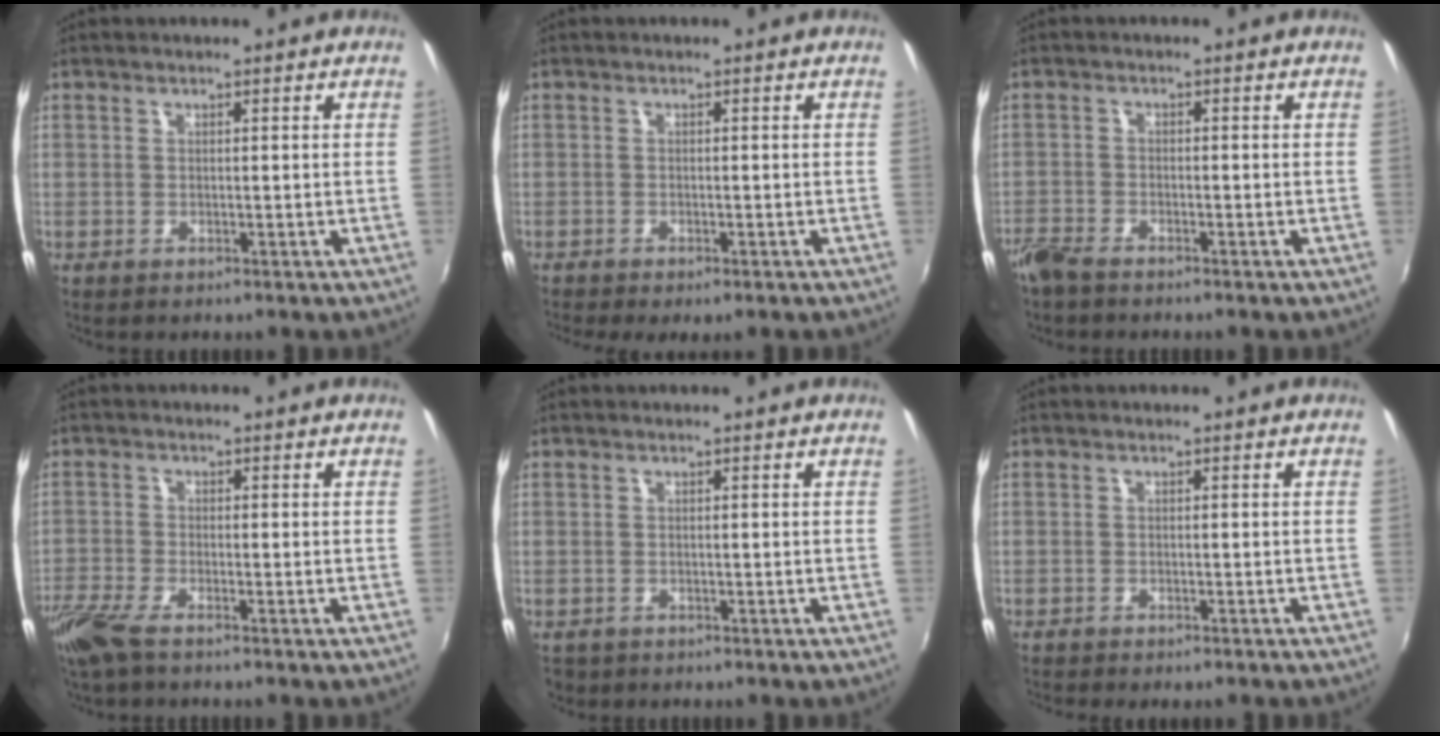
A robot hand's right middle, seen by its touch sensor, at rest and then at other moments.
{"total": 2.7, "force": [-2.1, 0.6, 1.7], "torque": [-0.035, -0.016, -0.032]}
{"total": 4.5, "force": [-4.0, 1.2, 1.8], "torque": [-0.050, -0.017, -0.080]}
{"total": 7.2, "force": [-5.5, 1.7, 4.4], "torque": [-0.116, -0.028, -0.110]}
{"total": 1.7, "force": [-0.9, 1.3, 0.5], "torque": [-0.014, -0.005, -0.013]}
{"total": 2.1, "force": [-1.9, 0.5, 0.8], "torque": [-0.025, -0.013, -0.033]}